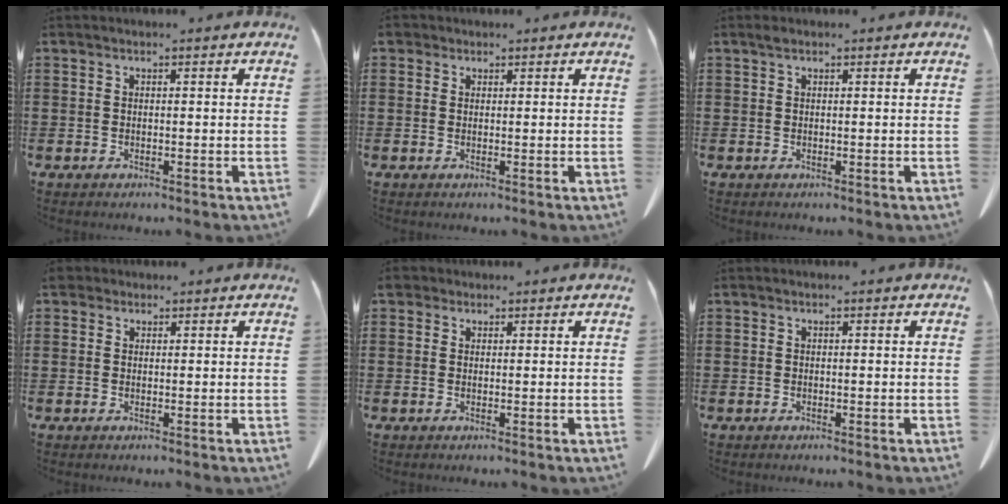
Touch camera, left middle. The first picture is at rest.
{"total": 1.3, "force": [0.9, 0.9, 0.3], "torque": [-0.012, 0.005, 0.017]}
{"total": 0.6, "force": [0.4, 0.3, 0.4], "torque": [-0.010, 0.002, 0.007]}
{"total": 1.6, "force": [1.2, 1.0, 0.5], "torque": [-0.016, 0.007, 0.023]}
{"total": 1.8, "force": [1.2, 1.2, 0.6], "torque": [-0.019, 0.008, 0.025]}
{"total": 0.0}